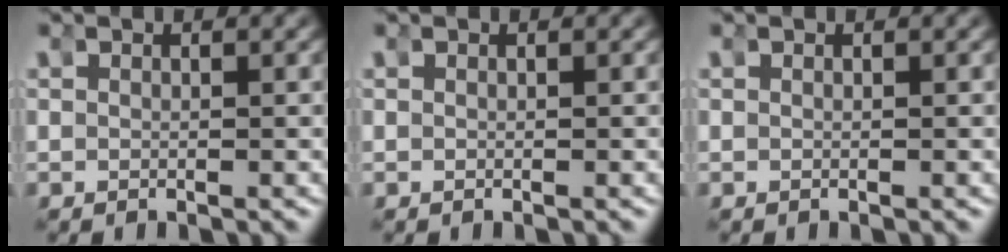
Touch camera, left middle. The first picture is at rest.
{"total": 0.0}
{"total": 0.0}